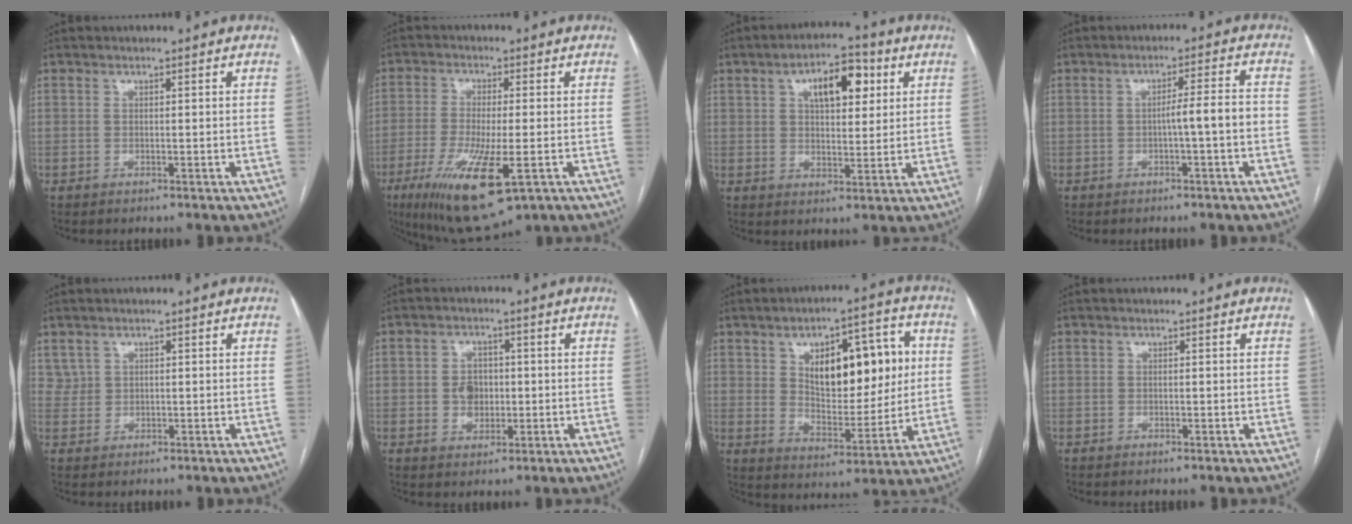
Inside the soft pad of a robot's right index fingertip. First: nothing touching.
{"total": 13.8, "force": [-5.9, 3.1, 12.1], "torque": [-0.227, -0.038, -0.091]}
{"total": 9.3, "force": [3.6, 4.1, 7.5], "torque": [-0.116, 0.018, 0.056]}
{"total": 4.5, "force": [-1.0, -0.1, 4.4], "torque": [-0.064, 0.010, -0.015]}
{"total": 1.7, "force": [1.1, 1.3, 0.1], "torque": [0.008, 0.007, 0.019]}
{"total": 4.6, "force": [-0.2, 3.7, 2.8], "torque": [-0.047, 0.009, 0.003]}
{"total": 15.2, "force": [3.7, 6.7, 13.1], "torque": [-0.182, 0.023, 0.064]}
{"total": 0.0}